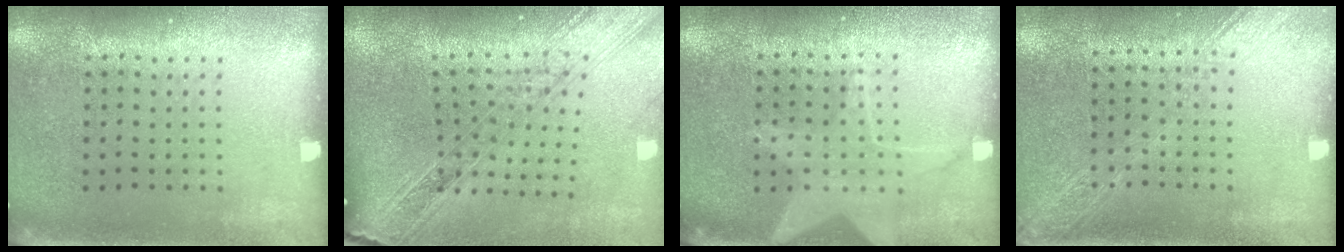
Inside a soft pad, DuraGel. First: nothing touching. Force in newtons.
{"total": 2.3, "press": 1.9, "slide": 1.2}
{"total": 1.5, "press": 1.4, "slide": 0.4}
{"total": 1.9, "press": 1.7, "slide": 1.0}